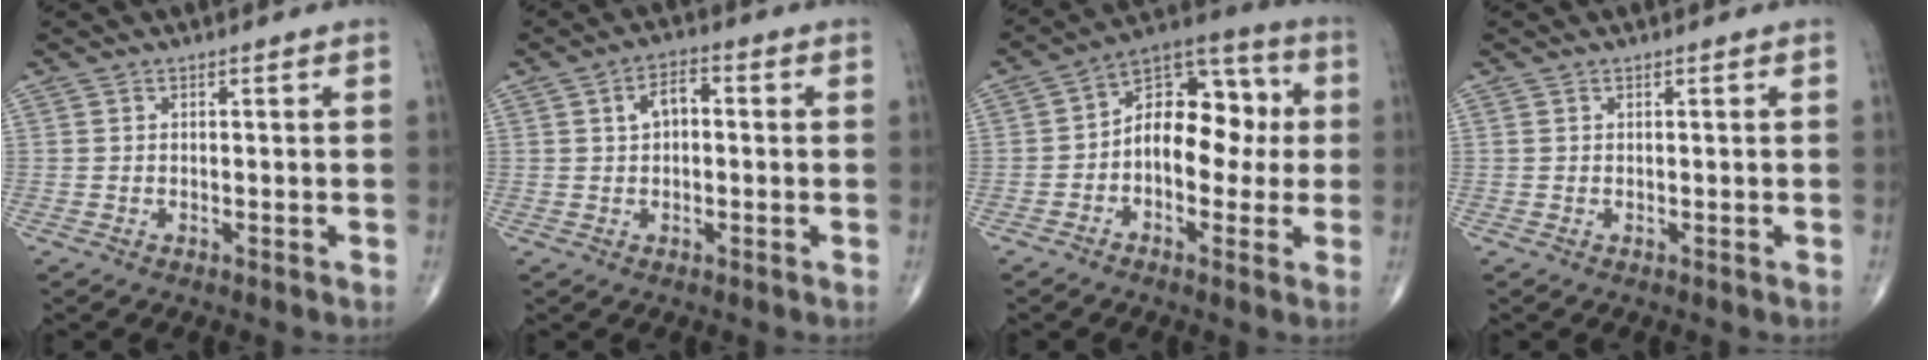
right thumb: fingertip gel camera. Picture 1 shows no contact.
{"total": 4.6, "force": [0.6, 2.7, 3.6], "torque": [-0.058, 0.016, 0.003]}
{"total": 14.0, "force": [-0.3, 9.0, 10.8], "torque": [-0.123, 0.043, -0.018]}
{"total": 0.0}